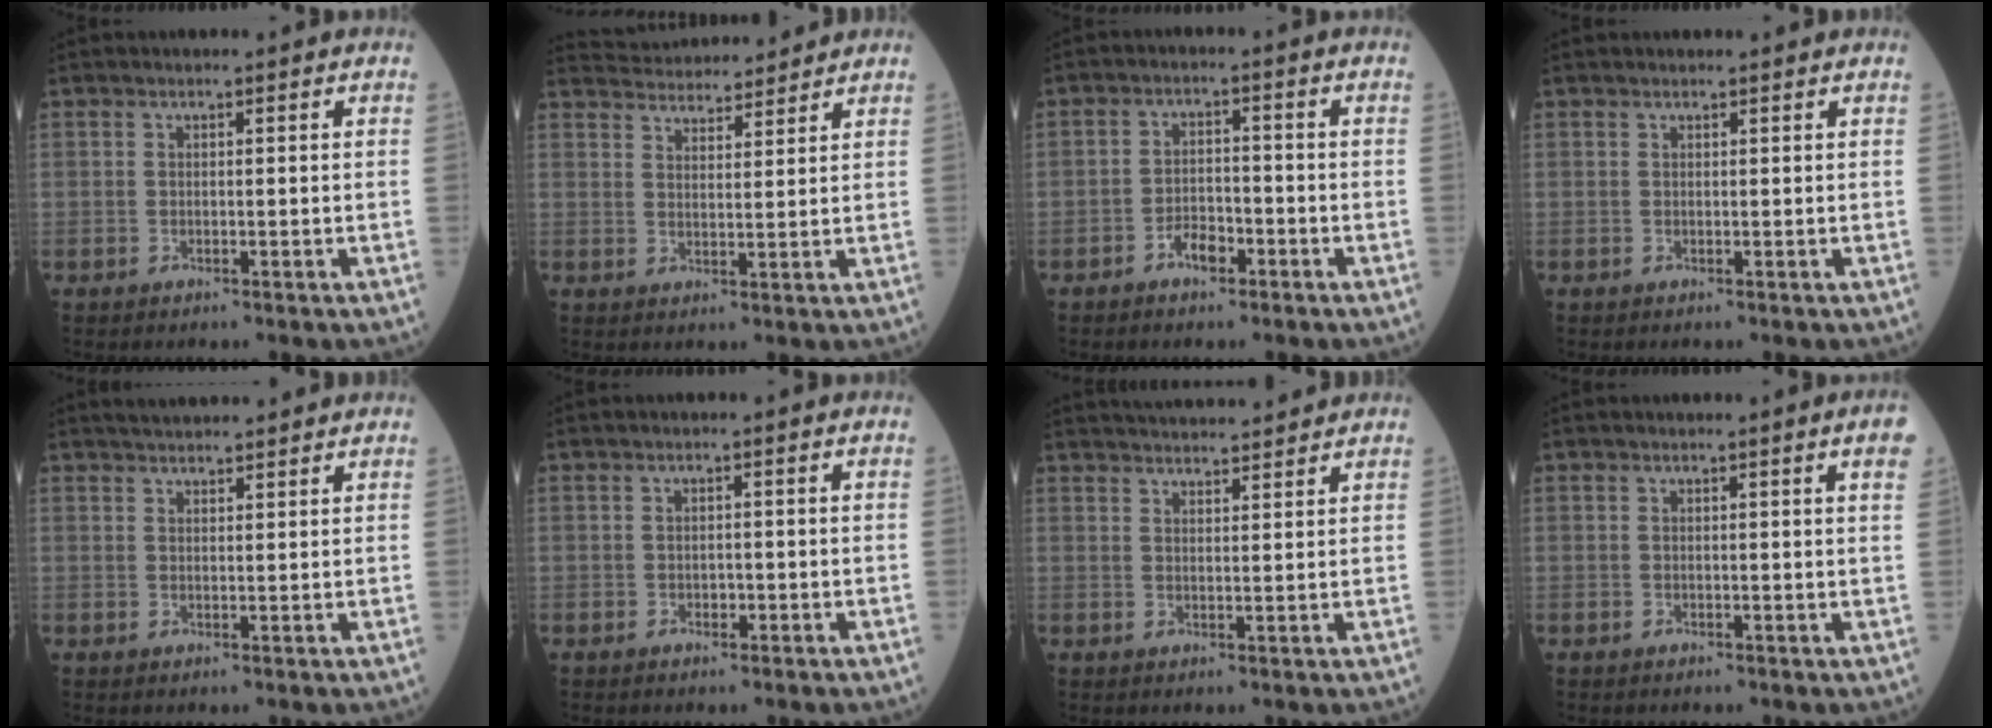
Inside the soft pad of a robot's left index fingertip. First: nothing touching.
{"total": 10.5, "force": [10.1, 1.6, 2.0], "torque": [-0.036, 0.025, 0.151]}
{"total": 3.5, "force": [-2.3, 1.6, 2.1], "torque": [-0.039, 0.006, -0.042]}
{"total": 1.1, "force": [1.1, 0.0, 0.2], "torque": [-0.007, 0.011, 0.018]}
{"total": 5.8, "force": [5.4, 0.7, 2.0], "torque": [-0.031, 0.033, 0.079]}
{"total": 1.0, "force": [-0.4, 0.7, 0.6], "torque": [-0.010, 0.003, -0.006]}
{"total": 10.4, "force": [9.9, 1.0, 3.1], "torque": [-0.050, 0.023, 0.140]}
{"total": 2.6, "force": [1.4, -0.2, 2.2], "torque": [-0.025, -0.002, 0.011]}